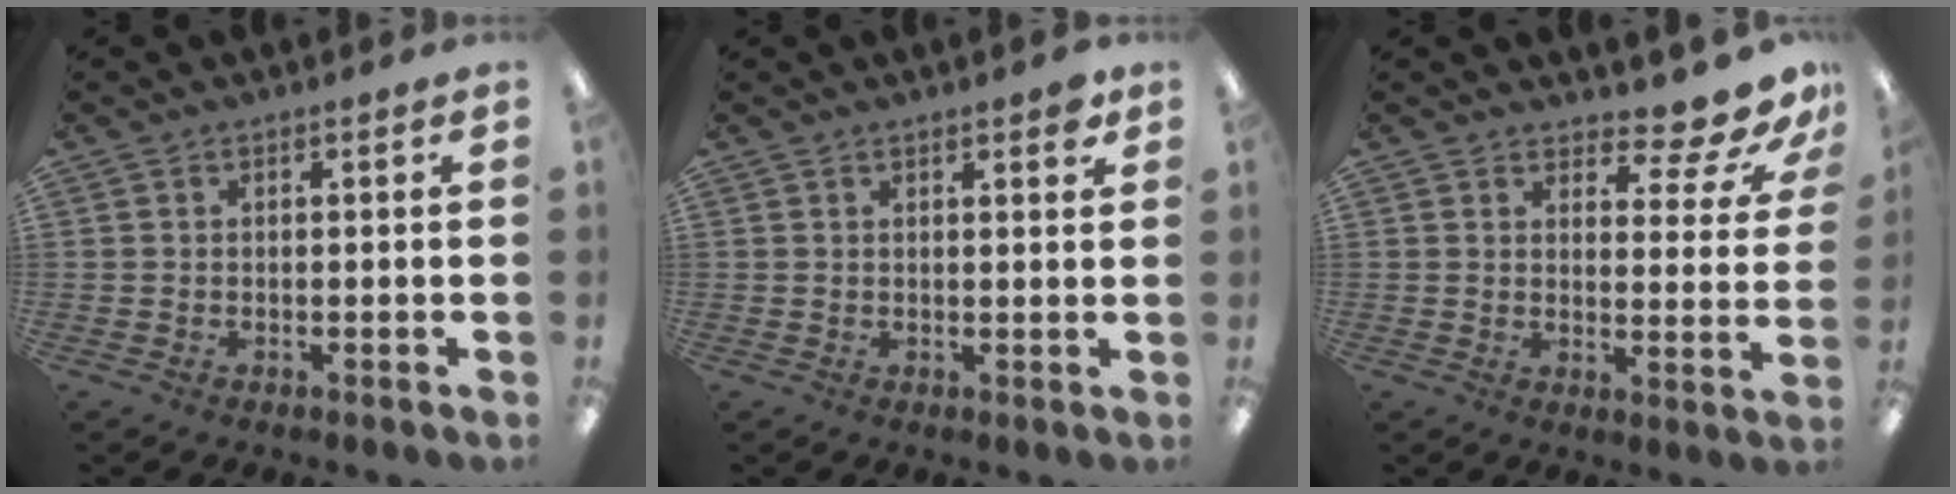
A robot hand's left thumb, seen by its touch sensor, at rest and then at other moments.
{"total": 2.4, "force": [1.9, 0.4, 1.4], "torque": [-0.013, -0.006, 0.029]}
{"total": 8.8, "force": [7.2, 2.6, 4.4], "torque": [-0.043, -0.057, 0.123]}